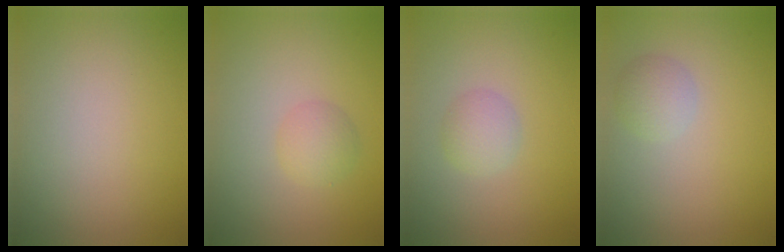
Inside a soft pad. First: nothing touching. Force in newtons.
{"total": 2.0, "press": 2.0, "slide": 0.1}
{"total": 2.0, "press": 2.0, "slide": 0.0}
{"total": 2.0, "press": 2.0, "slide": 0.0}